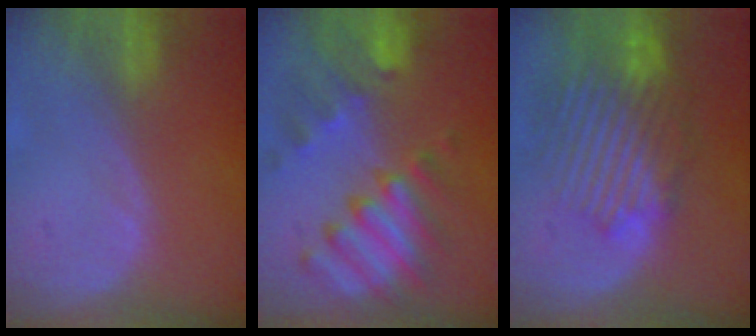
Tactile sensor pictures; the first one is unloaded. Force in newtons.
{"total": 10.0, "press": 8.8, "slide": 4.8}
{"total": 10.2, "press": 9.5, "slide": 3.9}